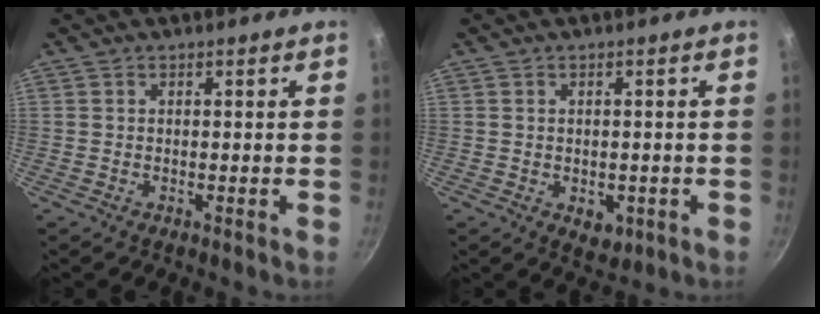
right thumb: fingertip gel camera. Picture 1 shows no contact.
{"total": 3.9, "force": [-1.1, 2.7, 2.6], "torque": [-0.025, 0.003, -0.006]}